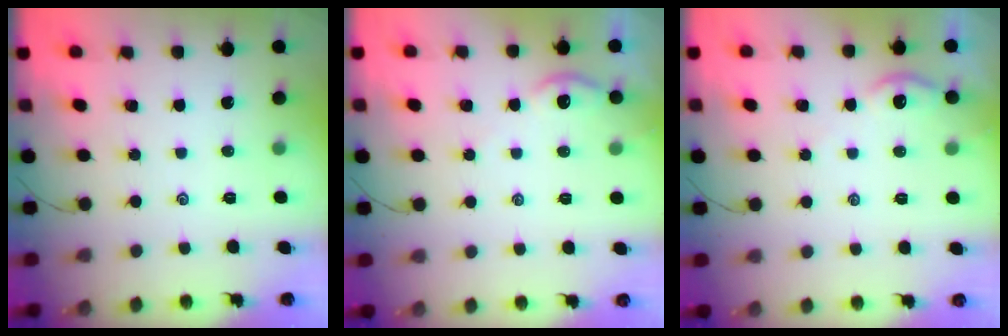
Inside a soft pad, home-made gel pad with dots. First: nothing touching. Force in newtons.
{"total": 1.7, "press": 1.7, "slide": 0.4}
{"total": 1.7, "press": 1.7, "slide": 0.4}